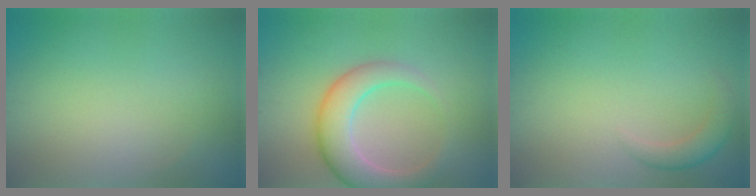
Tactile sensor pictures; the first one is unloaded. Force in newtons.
{"total": 5.6, "press": 5.6, "slide": 0.4}
{"total": 2.0, "press": 2.0, "slide": 0.2}